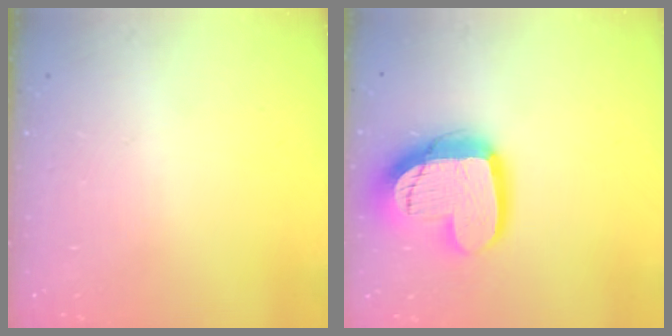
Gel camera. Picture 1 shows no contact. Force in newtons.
{"total": 17.4, "press": 17.4, "slide": 1.4}